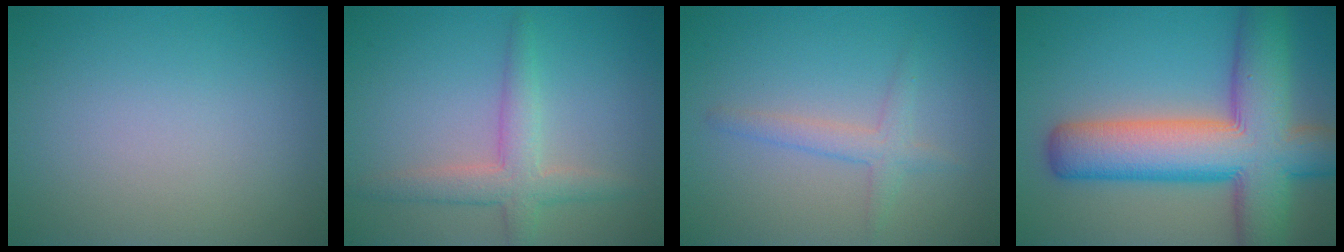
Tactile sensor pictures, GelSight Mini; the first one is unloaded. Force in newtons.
{"total": 3.4, "press": 3.4, "slide": 0.2}
{"total": 2.0, "press": 2.0, "slide": 0.1}
{"total": 12.6, "press": 12.6, "slide": 0.6}